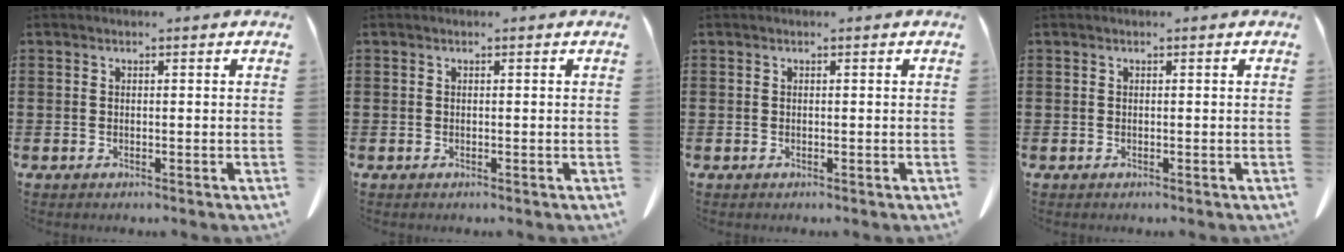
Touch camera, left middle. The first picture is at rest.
{"total": 0.0}
{"total": 0.0}
{"total": 0.0}